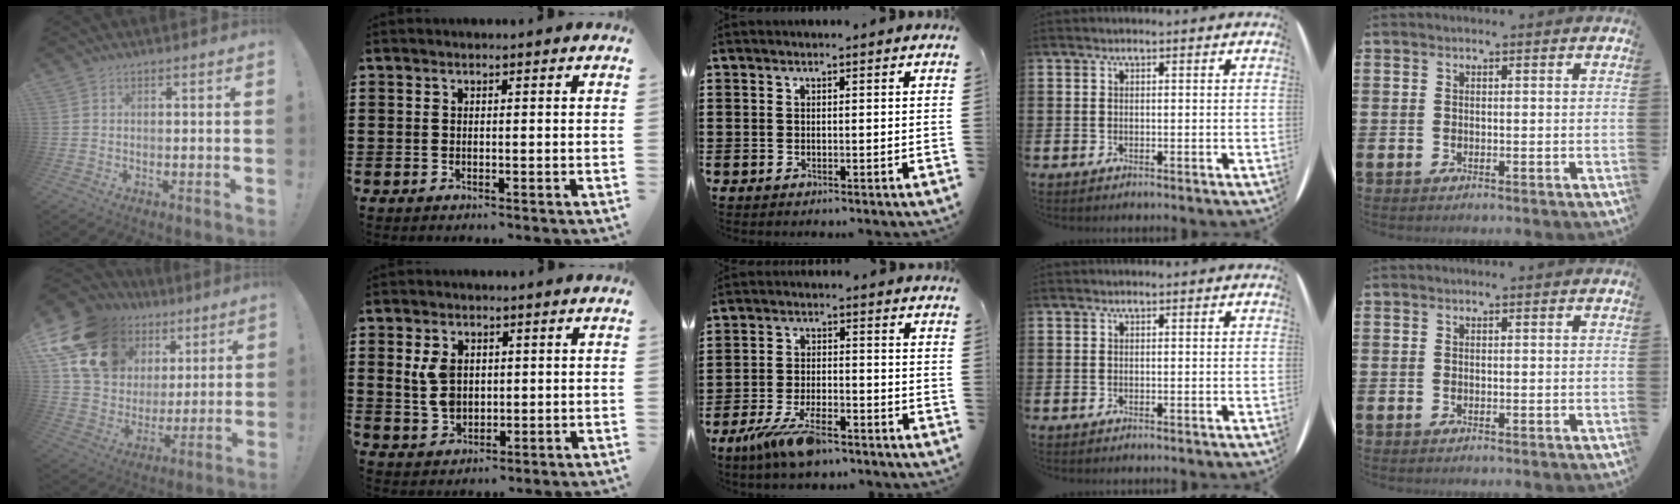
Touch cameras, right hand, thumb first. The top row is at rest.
{"thumb": {"total": 20.0, "force": [10.8, 14.1, 9.0], "torque": [-0.147, -0.058, 0.224]}, "index": {"total": 5.3, "force": [1.1, 3.7, 3.6], "torque": [-0.095, 0.006, 0.015]}, "middle": {"total": 8.2, "force": [-5.6, 2.3, 5.5], "torque": [-0.117, -0.008, -0.102]}}